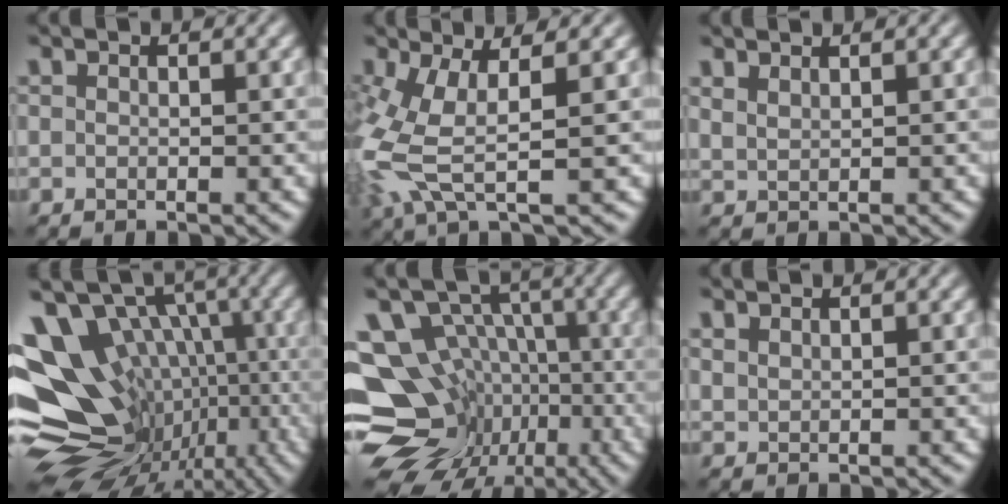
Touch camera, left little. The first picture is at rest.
{"total": 6.0, "force": [-0.1, 2.1, 5.6], "torque": [-0.151, -0.004, -0.002]}
{"total": 1.3, "force": [1.2, 0.2, 0.5], "torque": [-0.010, 0.000, 0.021]}
{"total": 15.8, "force": [-1.2, 11.9, 10.4], "torque": [-0.186, 0.011, 0.017]}
{"total": 14.4, "force": [-4.1, 12.1, 6.7], "torque": [-0.127, -0.013, -0.060]}
{"total": 0.8, "force": [0.7, 0.1, 0.1], "torque": [-0.007, 0.000, 0.020]}